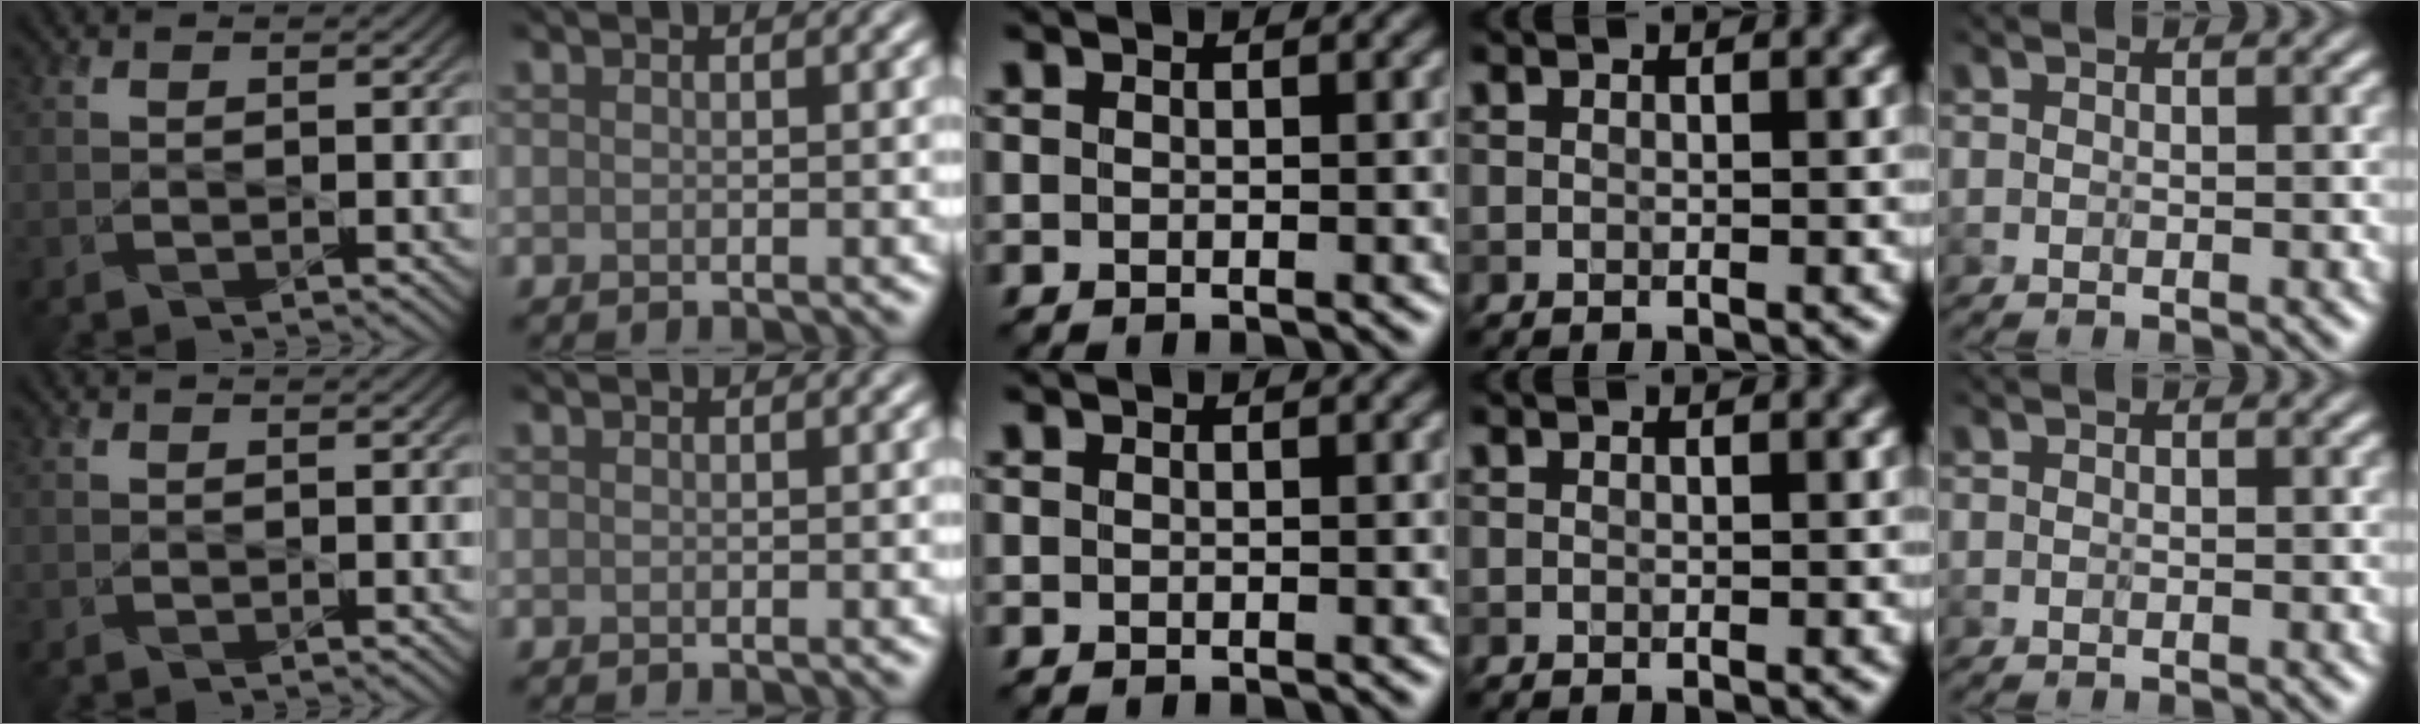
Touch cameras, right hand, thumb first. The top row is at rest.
{}